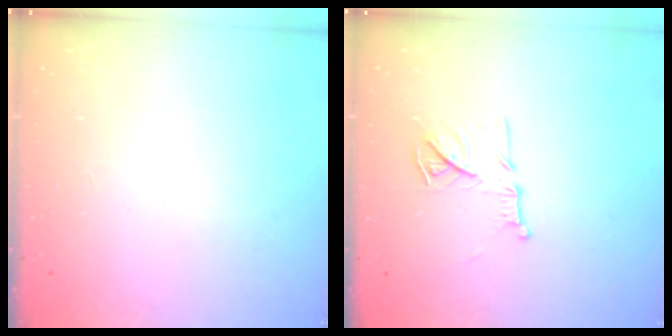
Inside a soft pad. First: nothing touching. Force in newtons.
{"total": 12.5, "press": 12.5, "slide": 0.8}